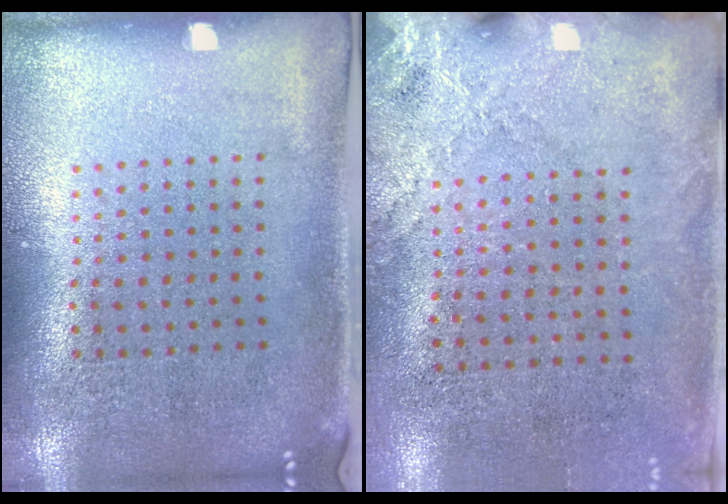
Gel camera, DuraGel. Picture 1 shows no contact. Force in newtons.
{"total": 2.5, "press": 2.1, "slide": 1.3}